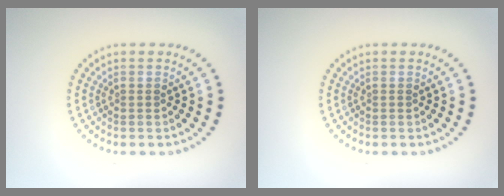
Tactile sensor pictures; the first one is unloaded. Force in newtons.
{"total": 0.0}